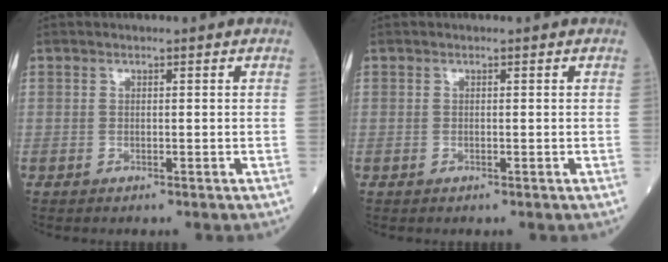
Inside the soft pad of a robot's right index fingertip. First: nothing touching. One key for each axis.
{"total": 0.0}